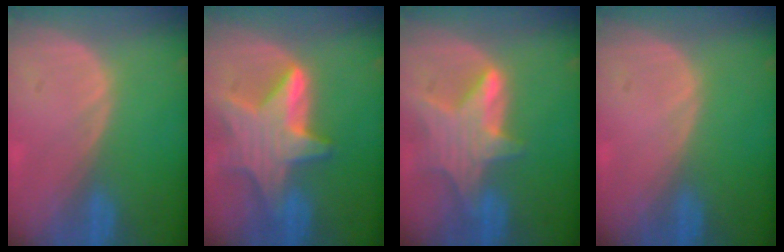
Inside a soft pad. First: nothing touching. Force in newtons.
{"total": 9.5, "press": 9.5, "slide": 0.6}
{"total": 7.5, "press": 7.0, "slide": 2.9}
{"total": 0.0}